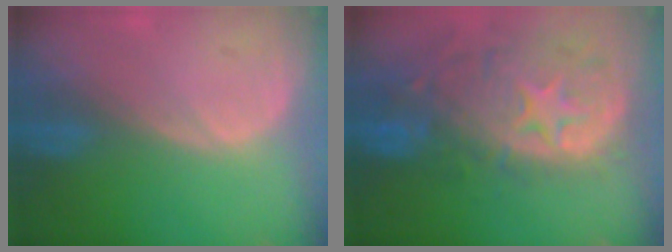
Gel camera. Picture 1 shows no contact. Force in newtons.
{"total": 13.7, "press": 11.3, "slide": 7.9}